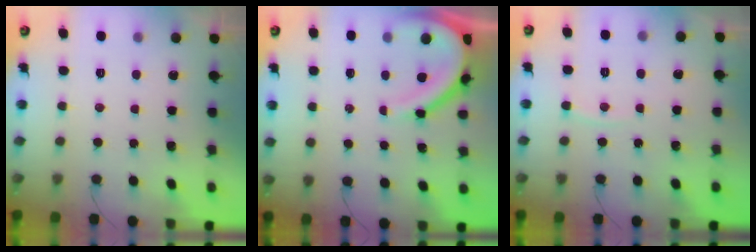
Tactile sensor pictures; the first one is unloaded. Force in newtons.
{"total": 9.7, "press": 9.6, "slide": 0.9}
{"total": 3.6, "press": 3.6, "slide": 0.4}